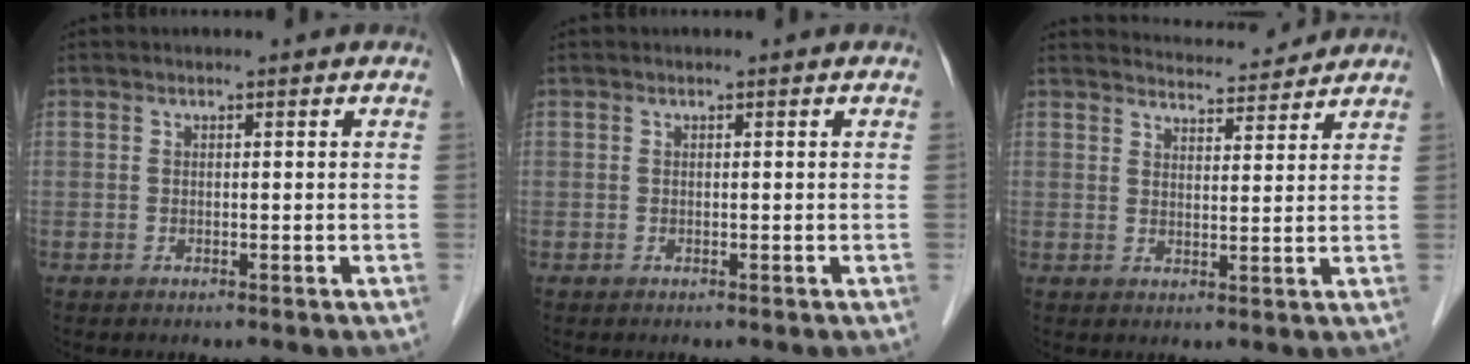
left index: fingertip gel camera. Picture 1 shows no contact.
{"total": 0.0}
{"total": 7.5, "force": [7.4, 0.6, 0.7], "torque": [-0.014, 0.012, 0.098]}